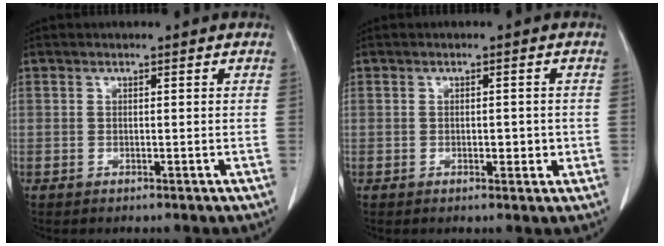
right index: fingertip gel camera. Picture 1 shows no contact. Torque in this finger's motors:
{"motor_torque": [0.01, 0.07, 0.03, 0.01]}